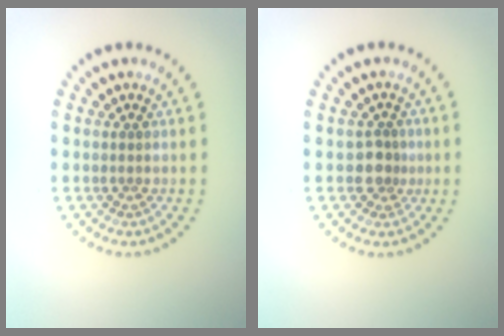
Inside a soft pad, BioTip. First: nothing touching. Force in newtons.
{"total": 2.1, "press": 1.7, "slide": 1.1}